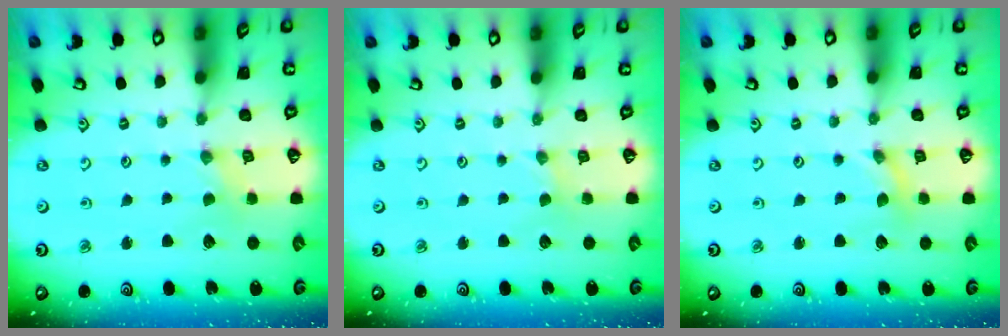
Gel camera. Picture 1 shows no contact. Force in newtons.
{"total": 0.0}
{"total": 0.0}